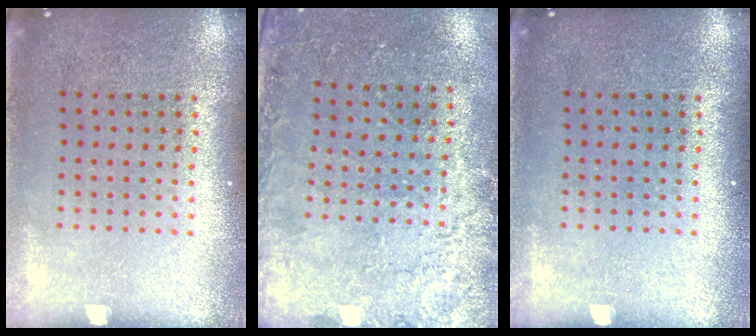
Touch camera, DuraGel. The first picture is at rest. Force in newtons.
{"total": 2.6, "press": 2.3, "slide": 1.1}
{"total": 0.0}